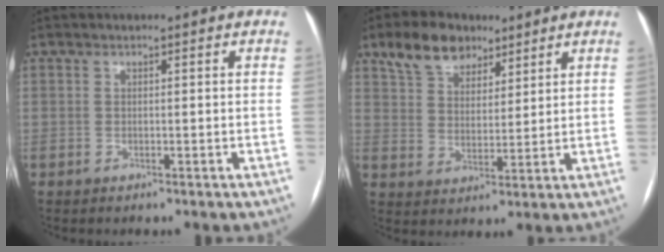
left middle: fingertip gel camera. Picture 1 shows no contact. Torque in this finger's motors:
{"motor_torque": [0.24, -0.23, 0.09, 0.01]}